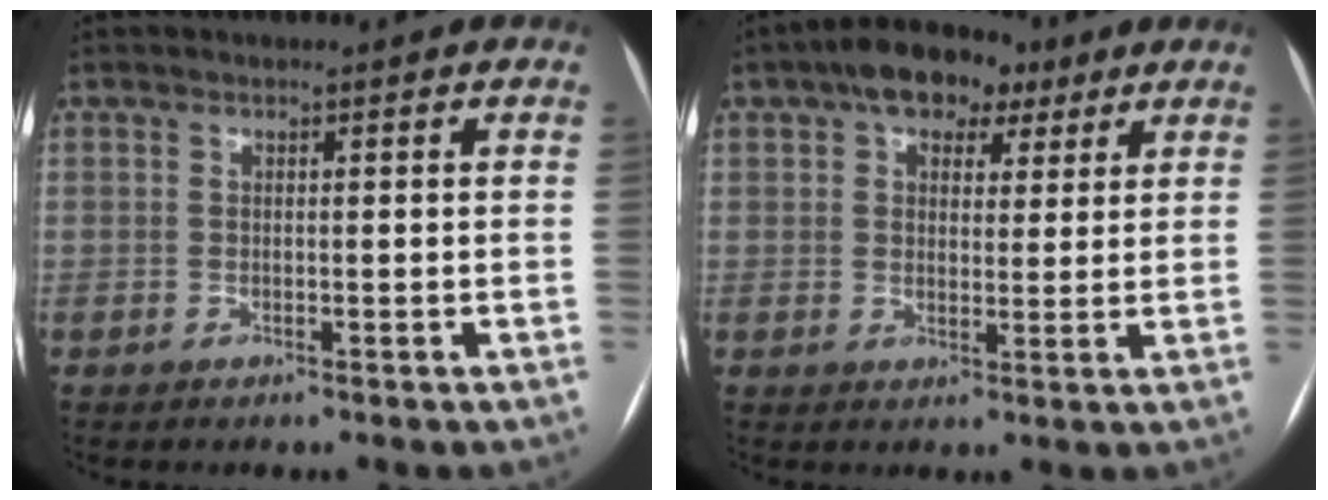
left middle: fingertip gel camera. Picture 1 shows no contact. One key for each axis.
{"total": 8.9, "fx": 5.2, "fy": 5.1, "fz": 5.1, "tx": -0.077, "ty": 0.029, "tz": 0.080}